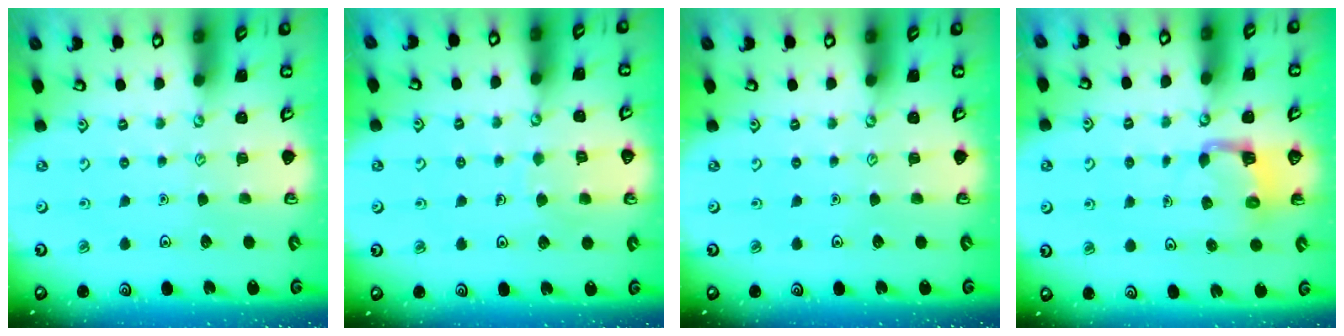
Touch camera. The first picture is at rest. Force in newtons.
{"total": 5.6, "press": 5.6, "slide": 0.4}
{"total": 0.0}
{"total": 3.6, "press": 3.6, "slide": 0.3}